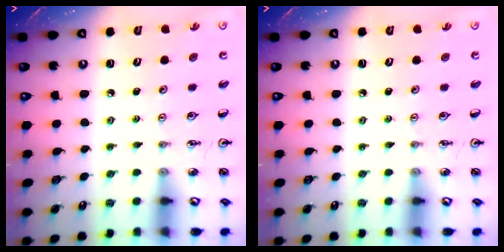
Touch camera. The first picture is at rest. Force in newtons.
{"total": 0.0}